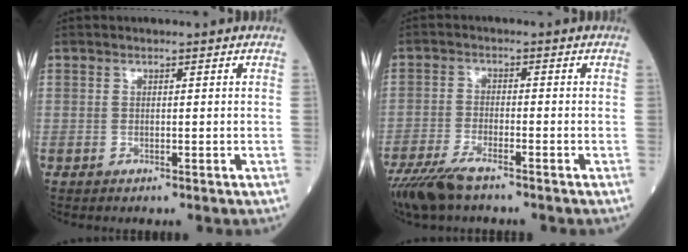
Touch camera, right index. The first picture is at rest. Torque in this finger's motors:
{"motor_torque": [-0.08, -0.06, -0.04, 0.01]}